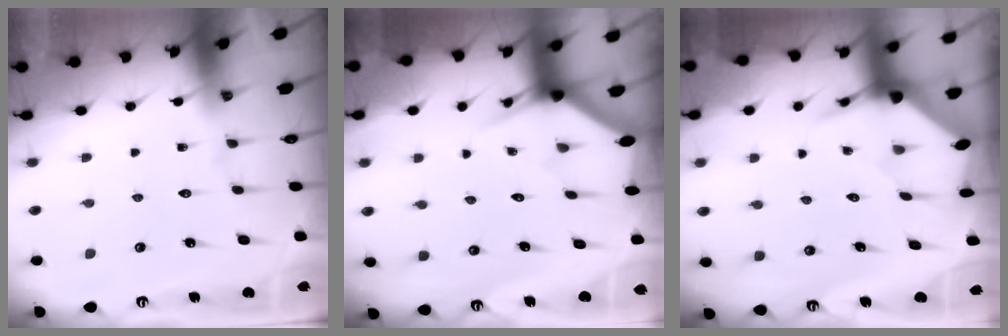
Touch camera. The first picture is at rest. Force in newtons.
{"total": 2.6, "press": 2.6, "slide": 0.2}
{"total": 3.6, "press": 3.6, "slide": 0.4}